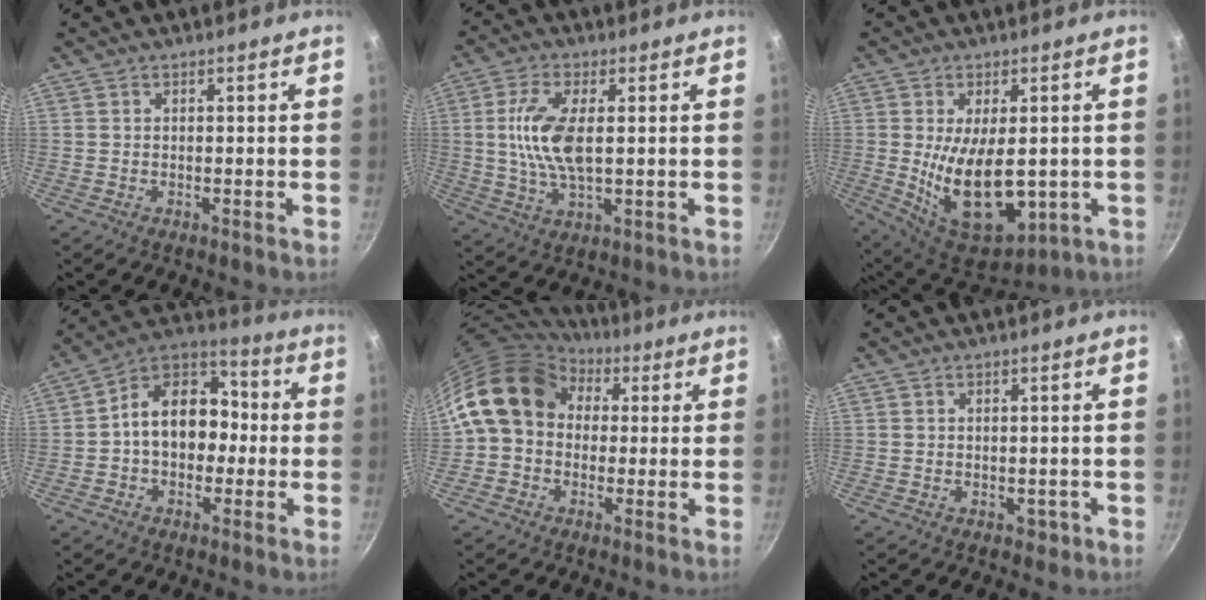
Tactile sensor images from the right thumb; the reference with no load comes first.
{"total": 10.3, "force": [1.1, 4.3, 9.2], "torque": [-0.187, 0.000, 0.019]}
{"total": 16.4, "force": [-1.4, 8.8, 13.8], "torque": [-0.210, -0.021, 0.002]}
{"total": 14.3, "force": [-0.8, 10.7, 9.4], "torque": [-0.095, 0.050, -0.034]}
{"total": 14.1, "force": [3.6, 11.2, 7.8], "torque": [-0.115, 0.024, 0.045]}
{"total": 1.6, "force": [-0.5, 1.2, 0.8], "torque": [-0.001, 0.006, -0.002]}